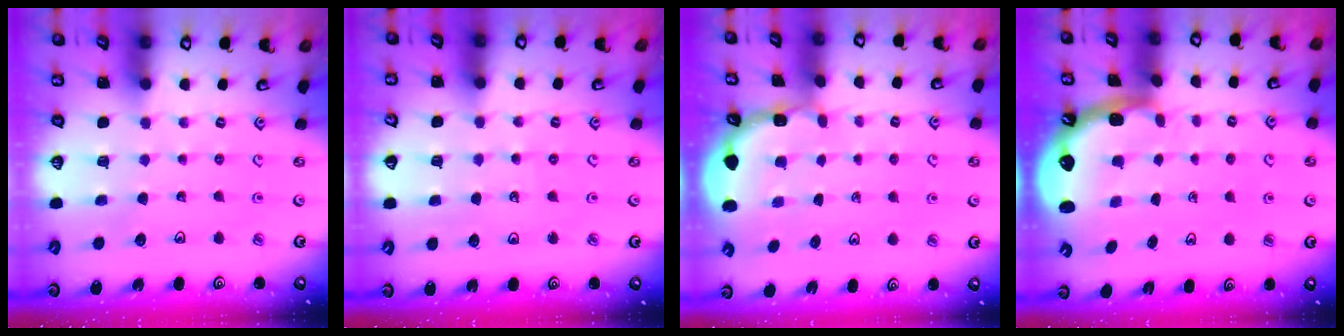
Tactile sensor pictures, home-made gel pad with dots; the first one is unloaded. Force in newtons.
{"total": 2.6, "press": 2.6, "slide": 0.3}
{"total": 1.9, "press": 1.9, "slide": 0.2}
{"total": 1.5, "press": 1.4, "slide": 0.6}